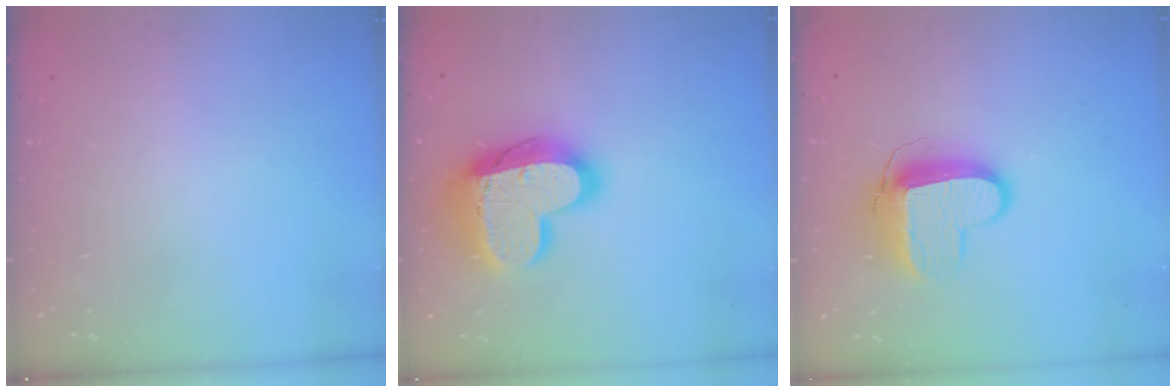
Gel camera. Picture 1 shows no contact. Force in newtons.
{"total": 19.7, "press": 19.7, "slide": 1.4}
{"total": 11.1, "press": 11.1, "slide": 1.0}